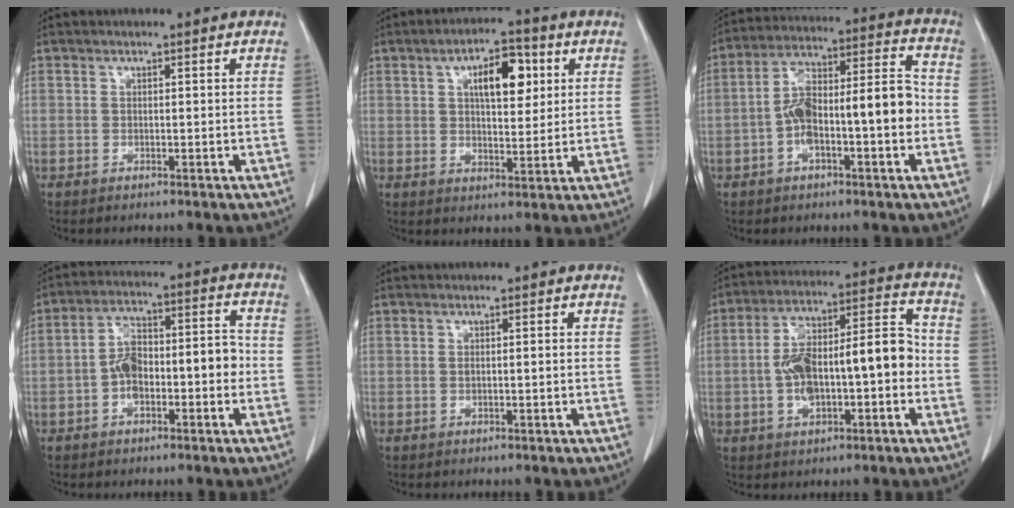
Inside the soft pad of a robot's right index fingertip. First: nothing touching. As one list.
[{"total": 8.4, "force": [2.8, 3.4, 7.1], "torque": [-0.110, 0.014, 0.045]}, {"total": 13.7, "force": [-2.5, 3.4, 13.0], "torque": [-0.228, 0.041, -0.041]}, {"total": 9.8, "force": [-2.1, 4.2, 8.6], "torque": [-0.152, 0.045, -0.034]}, {"total": 1.3, "force": [0.0, 0.3, 1.3], "torque": [-0.029, 0.002, 0.004]}, {"total": 14.9, "force": [-1.9, 4.8, 13.9], "torque": [-0.244, 0.040, -0.026]}]